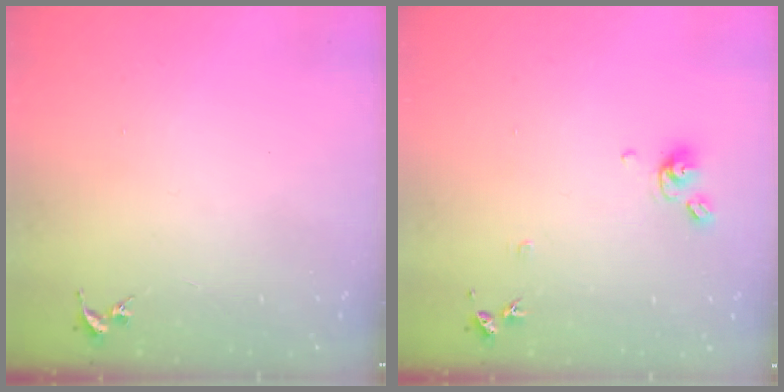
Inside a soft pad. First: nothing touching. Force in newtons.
{"total": 7.9, "press": 7.9, "slide": 0.8}